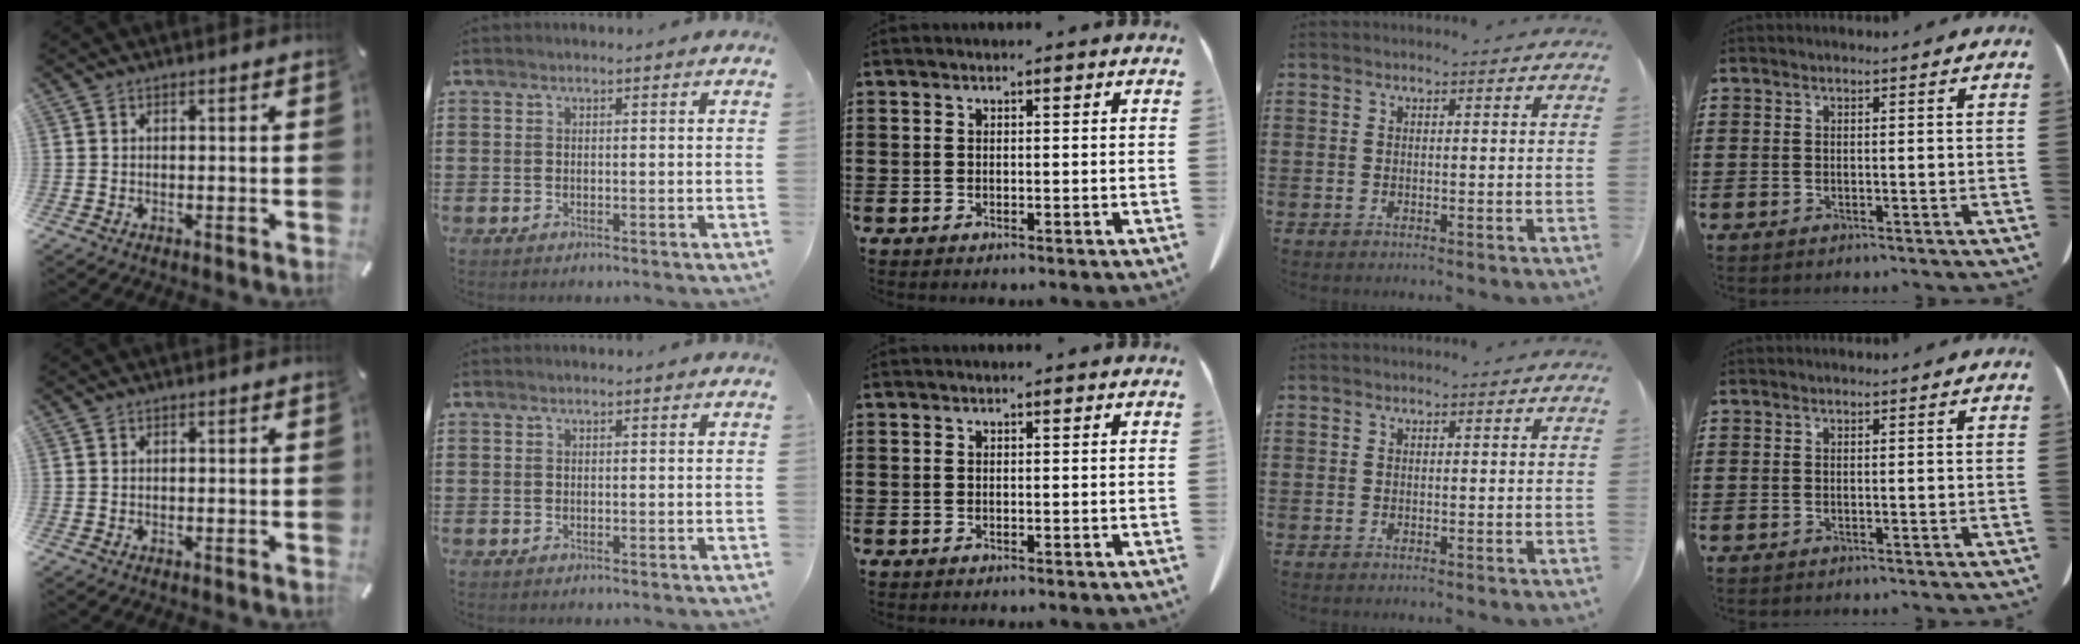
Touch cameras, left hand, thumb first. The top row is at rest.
{}